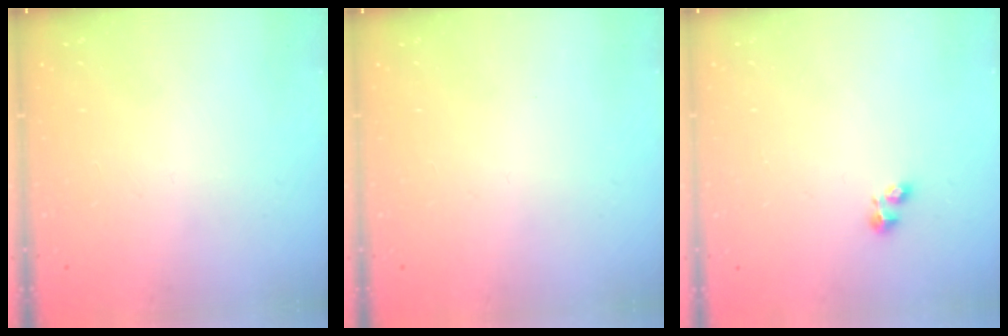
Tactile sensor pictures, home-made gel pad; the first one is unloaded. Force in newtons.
{"total": 0.0}
{"total": 2.1, "press": 2.1, "slide": 0.3}